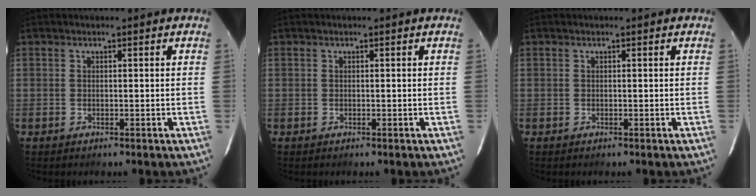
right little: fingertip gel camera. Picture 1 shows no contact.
{"total": 0.0}
{"total": 0.0}